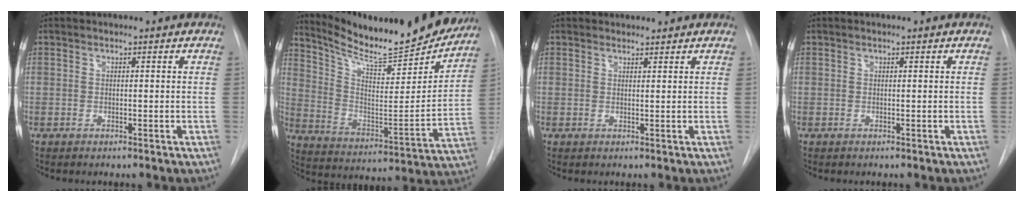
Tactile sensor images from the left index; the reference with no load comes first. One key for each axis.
{"total": 22.2, "fx": 20.2, "fy": 2.3, "fz": 8.9, "tx": -0.149, "ty": -0.064, "tz": 0.300}
{"total": 0.8, "fx": 0.7, "fy": 0.4, "fz": -0.3, "tx": 0.003, "ty": 0.001, "tz": 0.010}
{"total": 0.0}